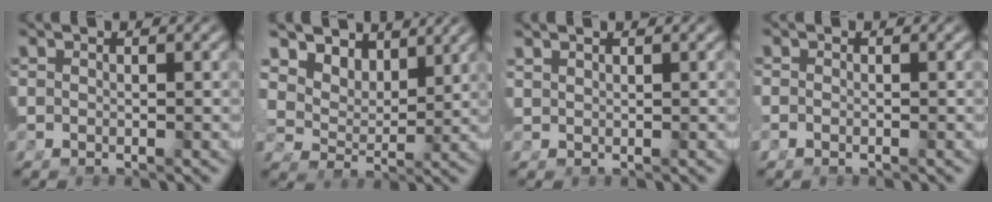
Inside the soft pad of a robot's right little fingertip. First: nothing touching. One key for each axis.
{"total": 7.2, "fx": 3.6, "fy": 4.8, "fz": 4.0, "tx": -0.083, "ty": -0.015, "tz": 0.059}
{"total": 1.2, "fx": 1.1, "fy": -0.1, "fz": 0.4, "tx": -0.001, "ty": 0.005, "tz": 0.024}
{"total": 1.9, "fx": -0.9, "fy": 1.3, "fz": 1.0, "tx": -0.035, "ty": -0.008, "tz": -0.016}